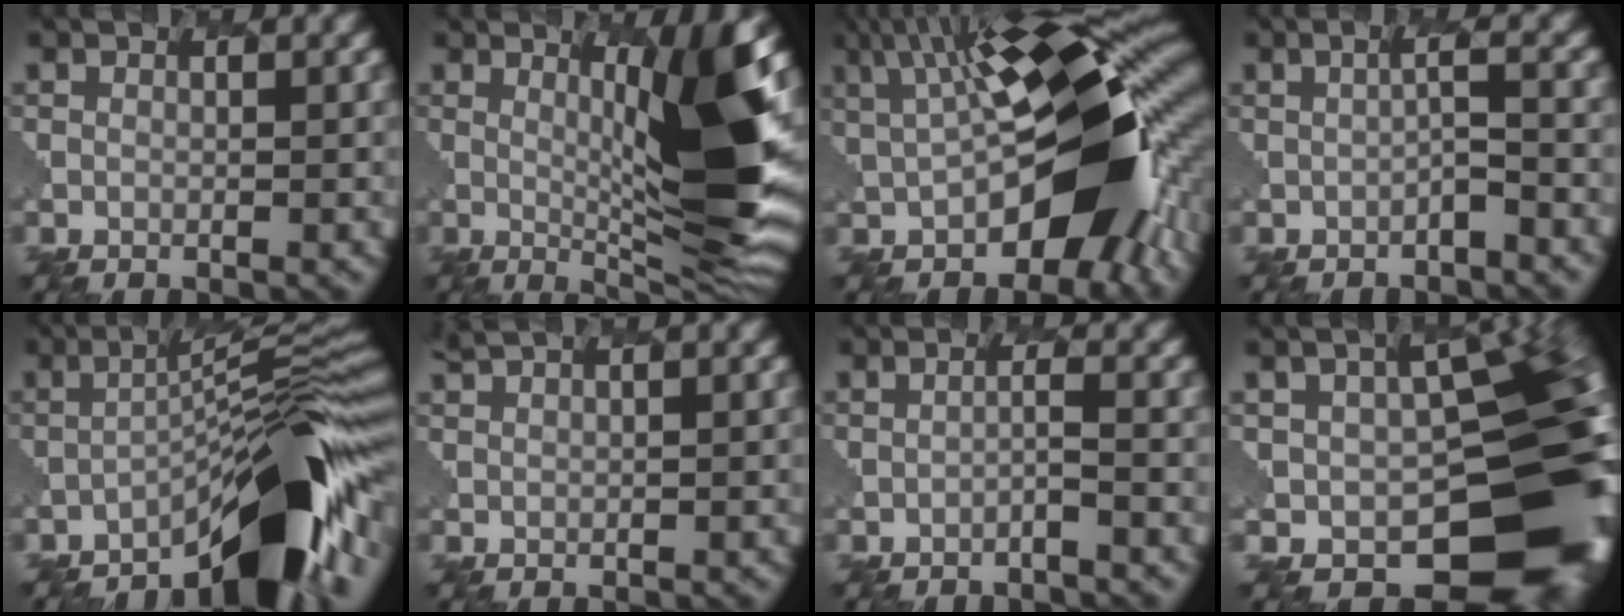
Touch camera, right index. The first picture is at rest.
{"total": 8.1, "force": [2.2, 0.2, 7.8], "torque": [-0.142, -0.005, 0.031]}
{"total": 15.0, "force": [2.4, 7.8, 12.6], "torque": [-0.202, 0.001, 0.026]}
{"total": 0.7, "force": [-0.4, -0.6, -0.1], "torque": [-0.032, 0.004, -0.019]}
{"total": 8.6, "force": [-6.2, 0.8, 5.9], "torque": [-0.104, 0.014, -0.120]}
{"total": 3.6, "force": [2.0, 1.5, 2.6], "torque": [-0.045, 0.016, 0.028]}
{"total": 1.3, "force": [-0.8, -0.7, -0.7], "torque": [-0.016, 0.003, -0.027]}
{"total": 13.0, "force": [-3.0, 9.1, 8.9], "torque": [-0.113, -0.030, -0.033]}